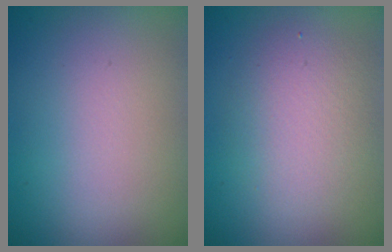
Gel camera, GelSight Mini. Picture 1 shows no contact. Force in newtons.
{"total": 3.3, "press": 3.3, "slide": 0.2}